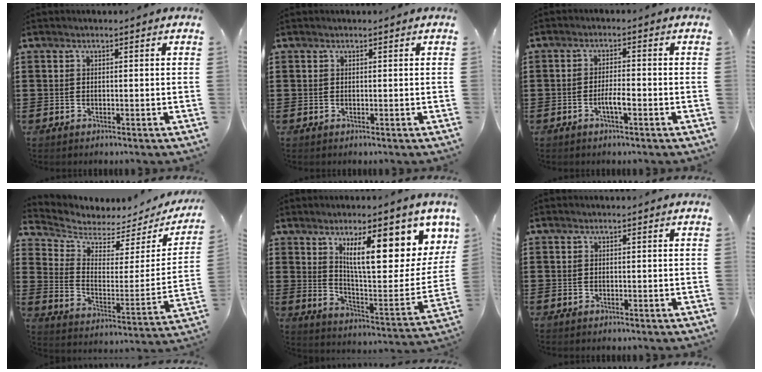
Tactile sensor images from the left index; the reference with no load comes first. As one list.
[{"total": 0.0}, {"total": 3.0, "force": [-1.3, 0.6, 2.6], "torque": [-0.047, 0.003, -0.023]}, {"total": 3.9, "force": [3.5, 1.6, 0.6], "torque": [-0.043, -0.035, 0.056]}, {"total": 15.3, "force": [8.5, 4.2, 12.0], "torque": [-0.192, -0.042, 0.135]}, {"total": 0.0}]